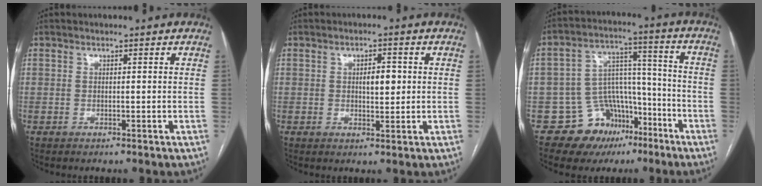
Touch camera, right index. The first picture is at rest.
{"total": 3.4, "force": [0.5, 1.4, 3.0], "torque": [-0.046, 0.002, 0.008]}
{"total": 11.6, "force": [-6.9, 8.7, 3.4], "torque": [-0.044, 0.066, -0.100]}